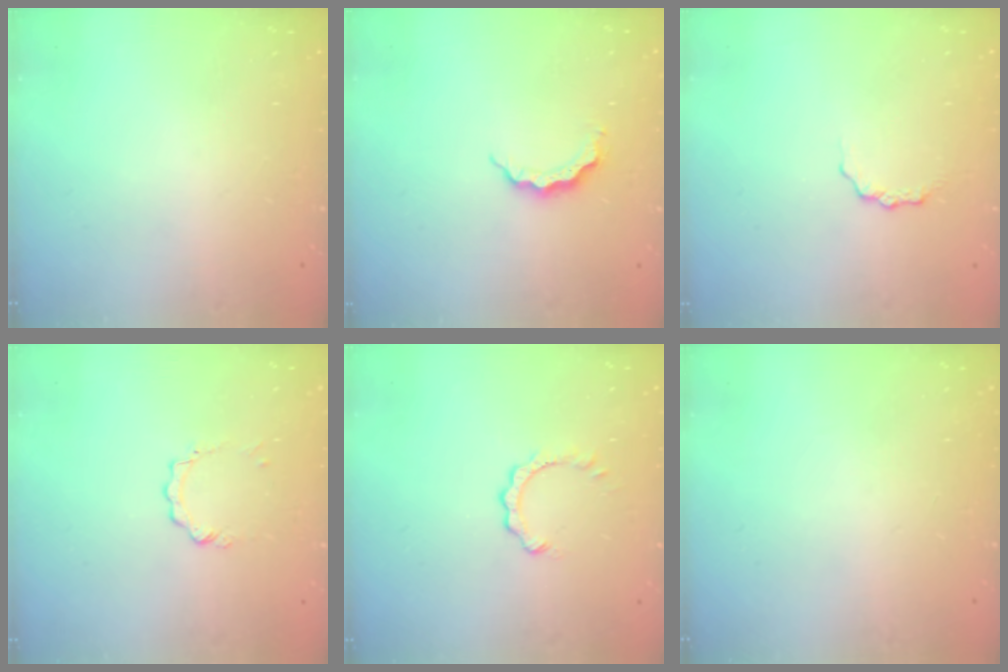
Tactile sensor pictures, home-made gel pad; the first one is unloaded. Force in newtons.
{"total": 4.8, "press": 4.8, "slide": 0.4}
{"total": 2.6, "press": 2.6, "slide": 0.4}
{"total": 2.9, "press": 2.9, "slide": 0.2}
{"total": 1.0, "press": 1.0, "slide": 0.2}
{"total": 0.0}